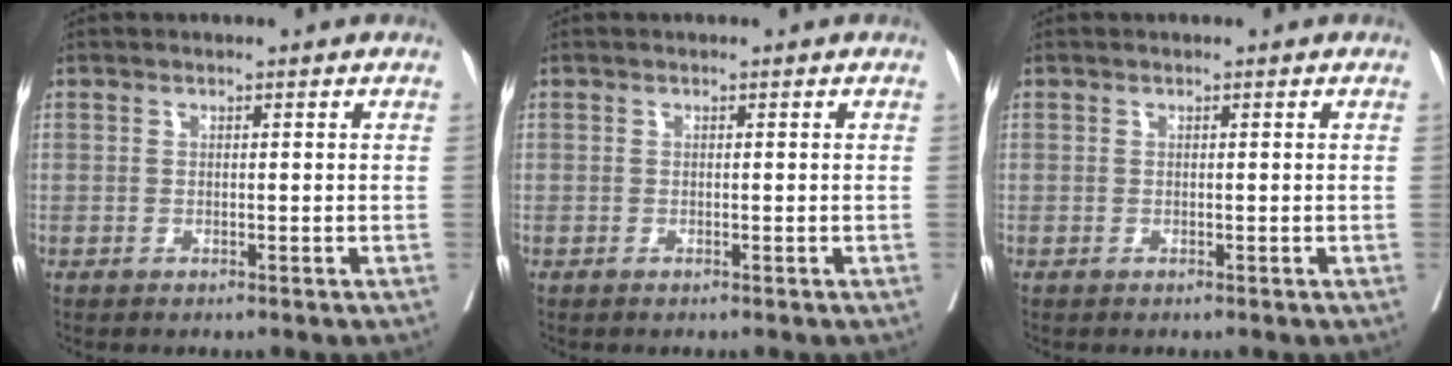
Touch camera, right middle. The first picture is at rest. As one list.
[{"total": 0.0}, {"total": 0.0}]